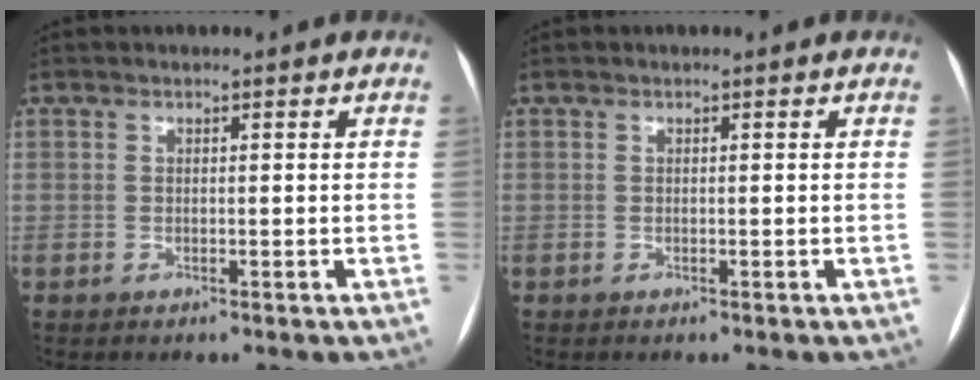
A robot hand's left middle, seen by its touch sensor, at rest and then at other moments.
{"total": 0.0}